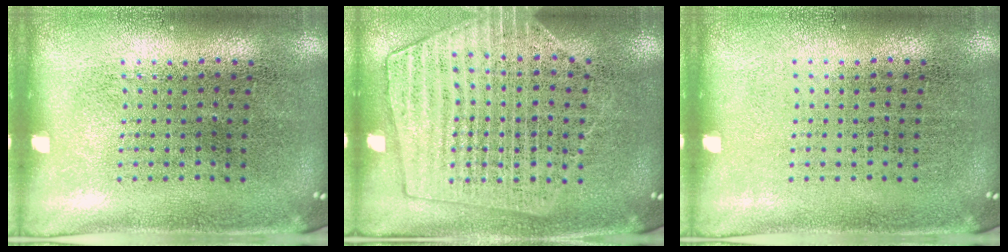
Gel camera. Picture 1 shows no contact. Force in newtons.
{"total": 1.4, "press": 1.4, "slide": 0.3}
{"total": 0.0}